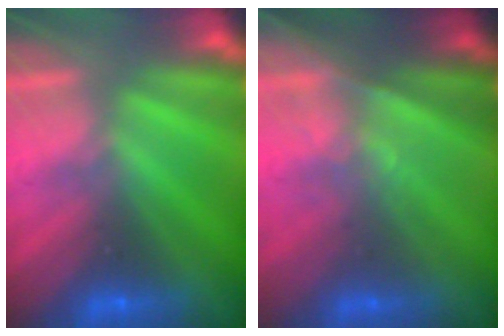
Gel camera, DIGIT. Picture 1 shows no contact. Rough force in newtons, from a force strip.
{"total": 1.4}